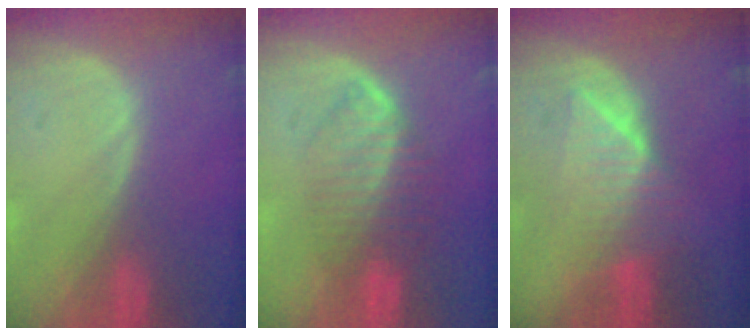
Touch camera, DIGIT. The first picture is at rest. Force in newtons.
{"total": 6.5, "press": 6.2, "slide": 1.8}
{"total": 6.3, "press": 6.2, "slide": 1.0}